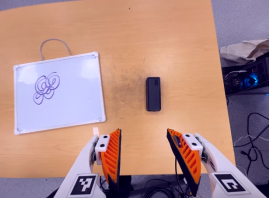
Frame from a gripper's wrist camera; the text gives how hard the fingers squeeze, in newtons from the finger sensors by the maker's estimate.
{"total": 0.0}